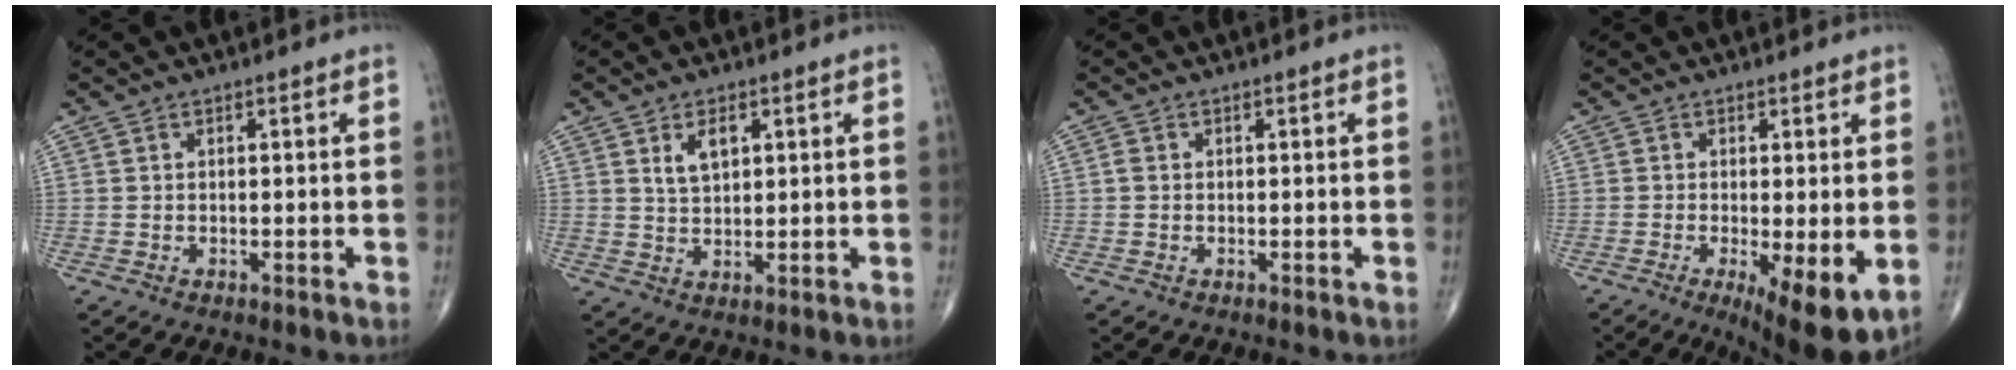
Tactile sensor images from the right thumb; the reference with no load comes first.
{"total": 4.4, "force": [1.9, 2.3, 3.3], "torque": [-0.050, -0.009, 0.036]}
{"total": 0.7, "force": [-0.1, 0.5, 0.4], "torque": [-0.007, 0.000, -0.004]}
{"total": 10.1, "force": [-2.7, 2.9, 9.3], "torque": [-0.138, -0.024, -0.035]}